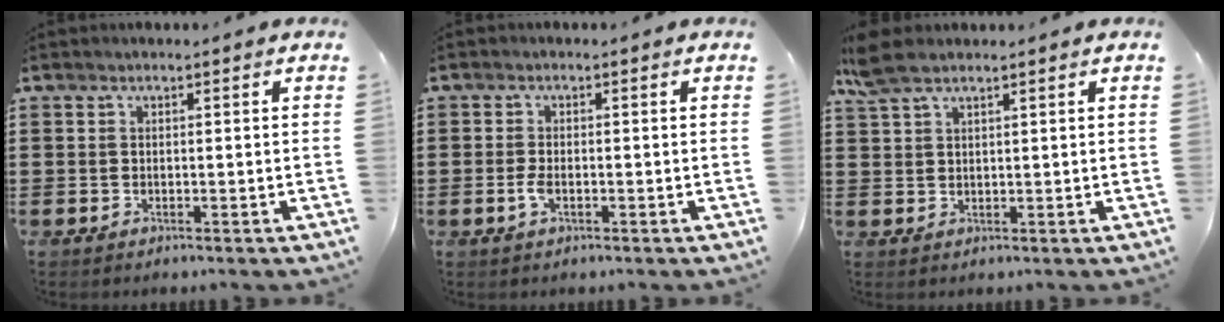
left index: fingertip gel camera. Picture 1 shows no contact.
{"total": 2.3, "force": [-0.9, 0.8, 2.0], "torque": [-0.058, -0.009, -0.023]}
{"total": 4.3, "force": [2.9, 1.2, 2.9], "torque": [-0.071, 0.000, 0.052]}